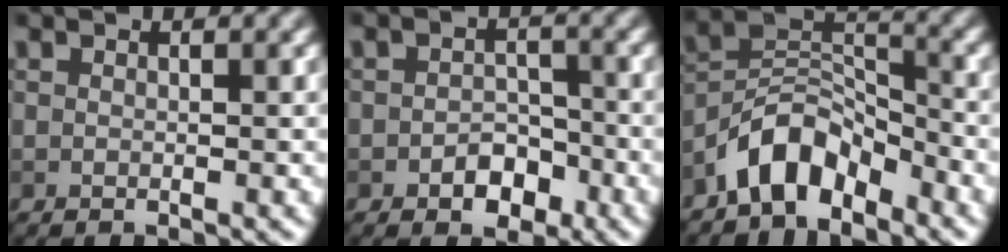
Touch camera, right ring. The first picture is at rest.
{"total": 2.7, "force": [-1.4, 1.9, 1.4], "torque": [-0.013, 0.003, -0.023]}
{"total": 6.0, "force": [-4.4, 2.8, 3.0], "torque": [-0.043, 0.014, -0.091]}